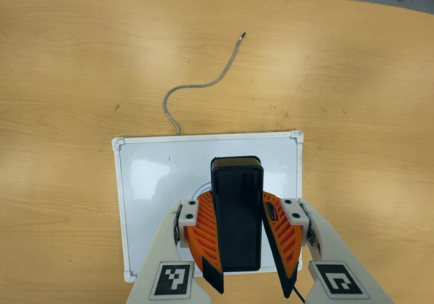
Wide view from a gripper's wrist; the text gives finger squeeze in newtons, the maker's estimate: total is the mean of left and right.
{"total": 8.7, "left": 8.9, "right": 8.5}